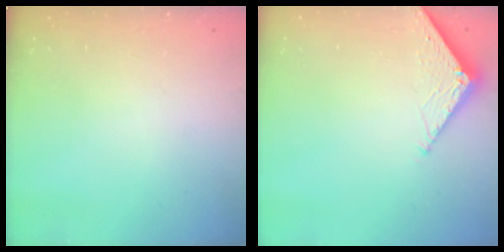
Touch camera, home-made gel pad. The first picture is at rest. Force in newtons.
{"total": 4.8, "press": 4.8, "slide": 0.5}